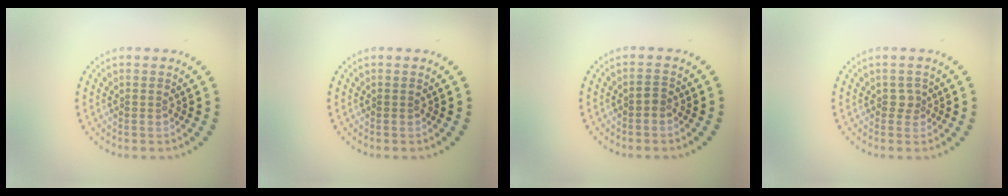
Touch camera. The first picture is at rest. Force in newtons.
{"total": 0.0}
{"total": 0.8, "press": 0.7, "slide": 0.4}
{"total": 0.9, "press": 0.7, "slide": 0.5}